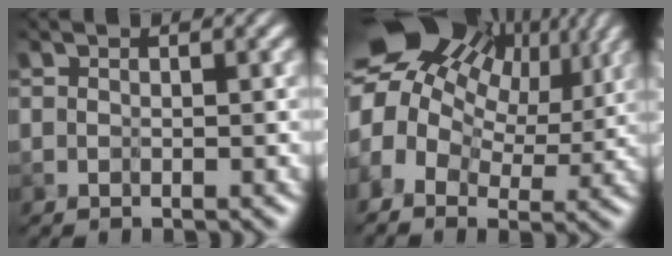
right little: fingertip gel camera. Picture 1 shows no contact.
{"total": 15.3, "force": [6.1, 10.0, 9.8], "torque": [-0.186, 0.038, 0.096]}